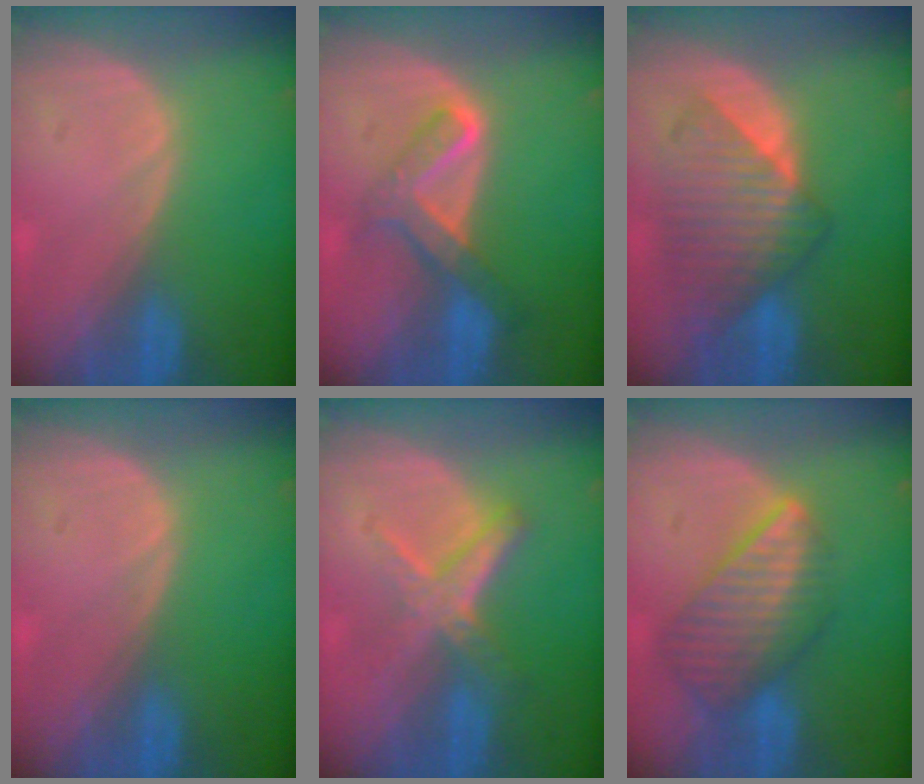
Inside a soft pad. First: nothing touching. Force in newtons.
{"total": 5.9, "press": 5.7, "slide": 1.6}
{"total": 8.4, "press": 8.2, "slide": 2.1}
{"total": 0.0}
{"total": 5.6, "press": 5.4, "slide": 1.8}
{"total": 8.6, "press": 7.5, "slide": 4.1}